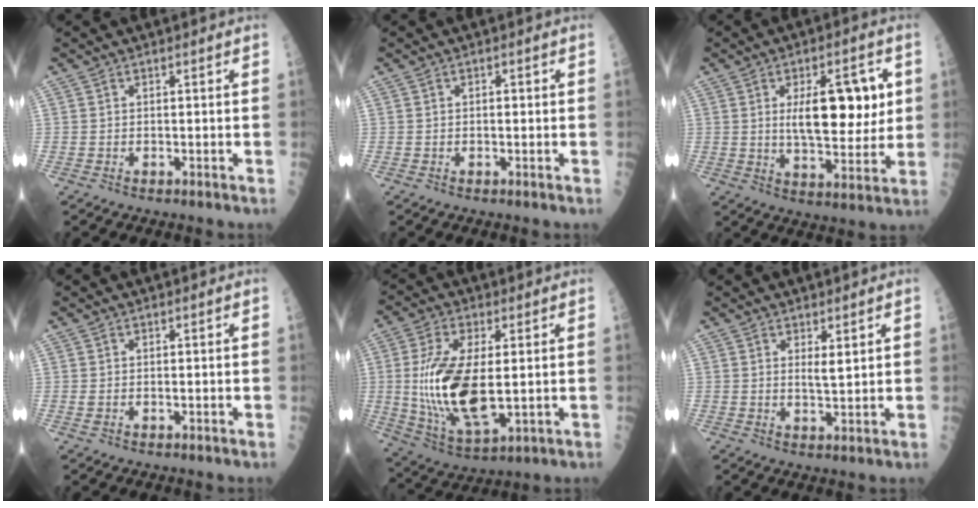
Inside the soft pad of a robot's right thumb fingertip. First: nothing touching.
{"total": 0.6, "force": [0.0, 0.2, 0.5], "torque": [-0.007, 0.000, 0.000]}
{"total": 14.2, "force": [2.9, 5.9, 12.6], "torque": [-0.160, -0.014, 0.049]}
{"total": 0.8, "force": [0.0, 0.4, 0.7], "torque": [-0.015, 0.002, 0.001]}
{"total": 17.1, "force": [0.1, 7.2, 15.5], "torque": [-0.315, -0.019, 0.015]}
{"total": 2.3, "force": [1.2, 0.7, 1.9], "torque": [-0.029, -0.012, 0.023]}